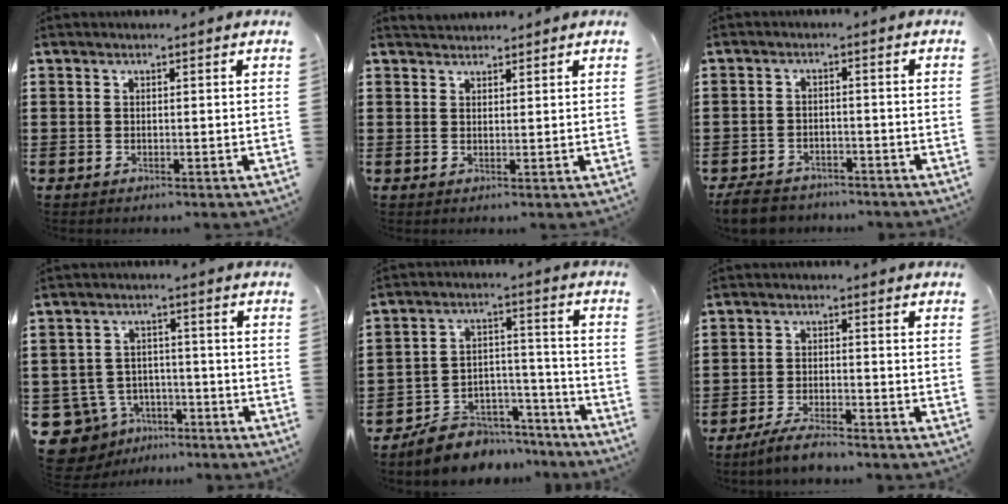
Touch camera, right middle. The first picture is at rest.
{"total": 1.7, "force": [1.6, 0.3, -0.2], "torque": [-0.002, 0.002, 0.033]}
{"total": 3.5, "force": [-3.4, 0.9, 0.4], "torque": [-0.024, 0.000, -0.076]}
{"total": 6.2, "force": [-4.4, 4.0, 1.6], "torque": [-0.067, 0.011, -0.091]}
{"total": 6.6, "force": [-6.0, 2.8, 0.1], "torque": [-0.007, 0.020, -0.117]}
{"total": 3.9, "force": [-3.5, 0.4, 1.7], "torque": [-0.035, 0.002, -0.071]}